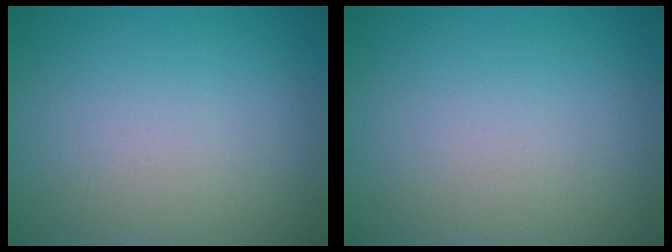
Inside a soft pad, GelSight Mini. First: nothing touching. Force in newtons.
{"total": 0.0}